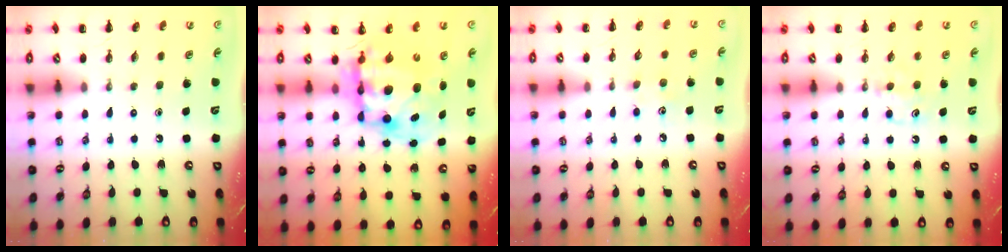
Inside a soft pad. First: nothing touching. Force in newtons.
{"total": 12.4, "press": 12.1, "slide": 2.7}
{"total": 4.2, "press": 4.0, "slide": 1.2}
{"total": 5.6, "press": 5.3, "slide": 1.7}